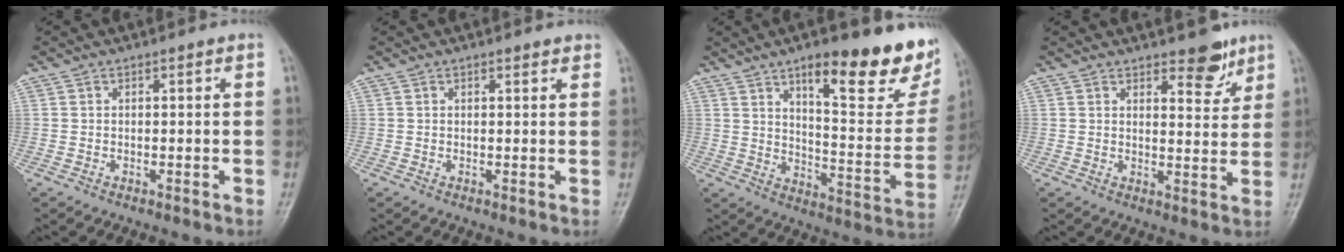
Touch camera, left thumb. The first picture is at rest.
{"total": 1.3, "force": [1.1, 0.4, 0.6], "torque": [-0.005, -0.003, 0.012]}
{"total": 22.1, "force": [13.8, 6.5, 15.9], "torque": [-0.166, -0.074, 0.201]}
{"total": 5.8, "force": [4.1, 2.4, 3.2], "torque": [-0.018, -0.029, 0.057]}